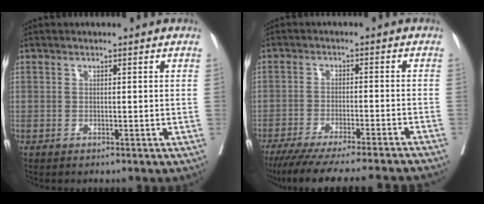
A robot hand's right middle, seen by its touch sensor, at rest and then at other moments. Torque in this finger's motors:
{"motor_torque": [1.08, -1.06, 0.22, 0.10]}